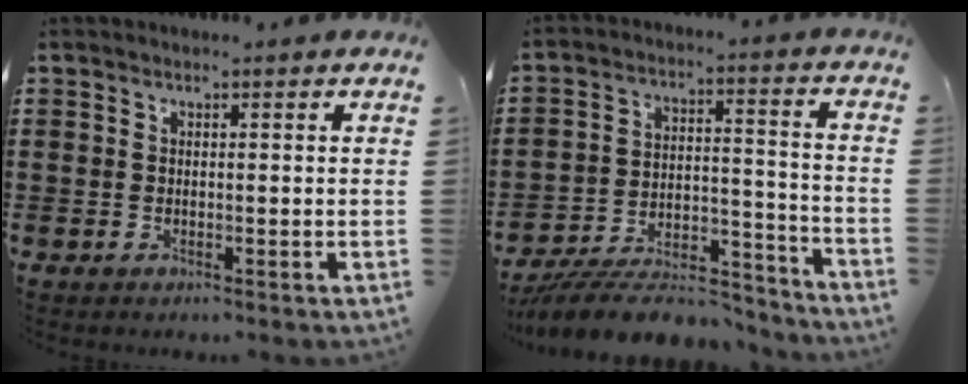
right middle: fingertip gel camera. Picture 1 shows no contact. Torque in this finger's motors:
{"motor_torque": [1.75, -0.39, 0.88, 0.21]}